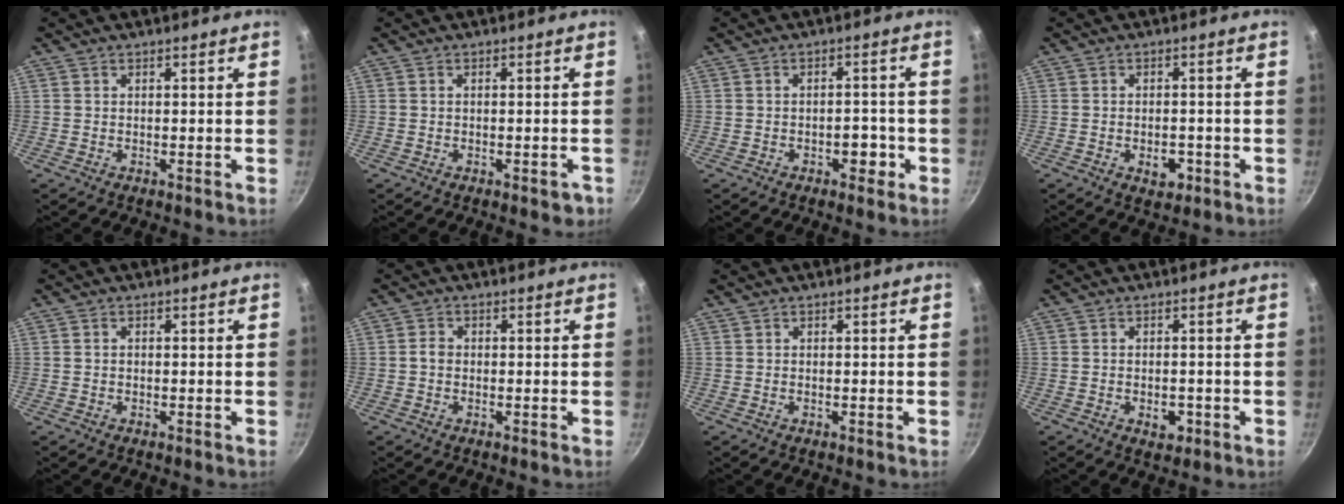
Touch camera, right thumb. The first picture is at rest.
{"total": 2.4, "force": [-1.2, 1.1, 1.8], "torque": [-0.018, 0.007, -0.009]}
{"total": 4.1, "force": [-1.6, 2.5, 2.8], "torque": [-0.017, 0.015, -0.021]}
{"total": 4.1, "force": [-1.5, 2.6, 2.8], "torque": [-0.025, 0.010, -0.017]}
{"total": 0.7, "force": [0.1, 0.5, 0.5], "torque": [-0.007, 0.004, 0.001]}
{"total": 1.6, "force": [-0.2, 1.3, 1.0], "torque": [-0.015, 0.009, -0.005]}
{"total": 0.0}
{"total": 3.4, "force": [-1.2, 2.2, 2.3], "torque": [-0.021, 0.007, -0.013]}